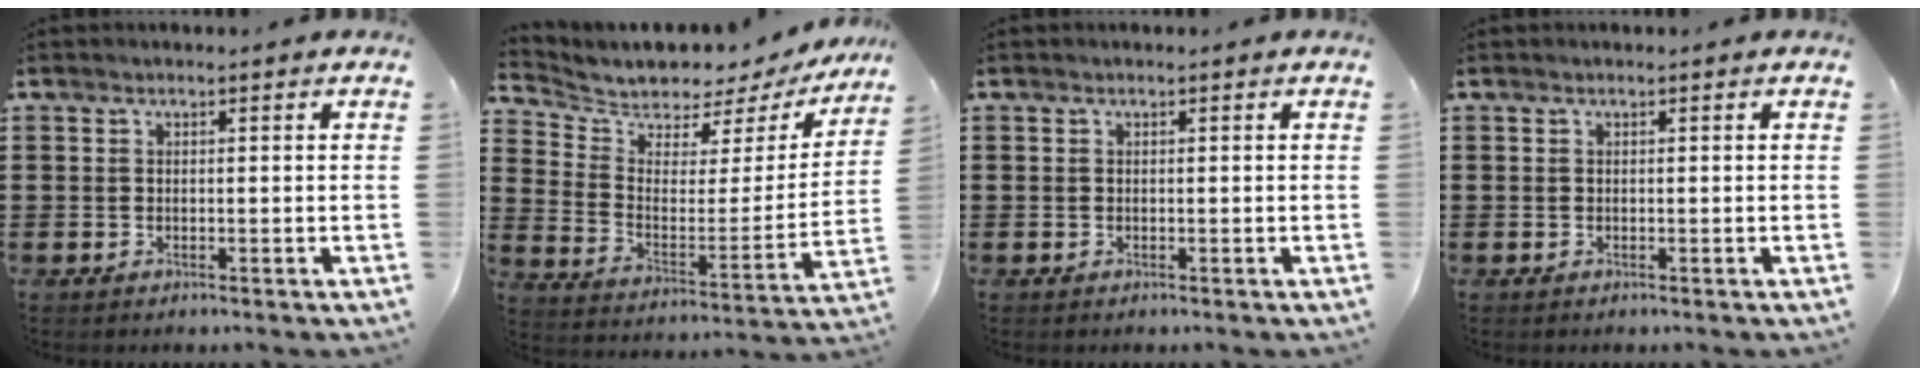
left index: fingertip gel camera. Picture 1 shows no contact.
{"total": 5.2, "force": [4.9, 1.6, 0.2], "torque": [-0.042, -0.045, 0.080]}
{"total": 0.0}
{"total": 0.0}